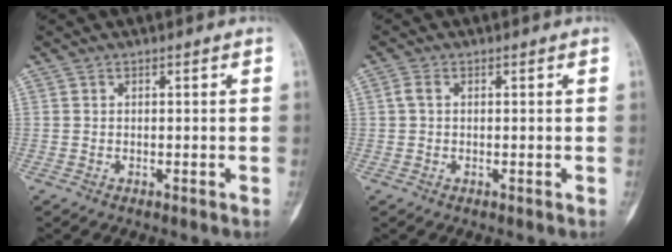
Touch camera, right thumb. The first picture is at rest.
{"total": 1.4, "force": [0.3, 1.0, 1.0], "torque": [-0.024, 0.004, 0.005]}